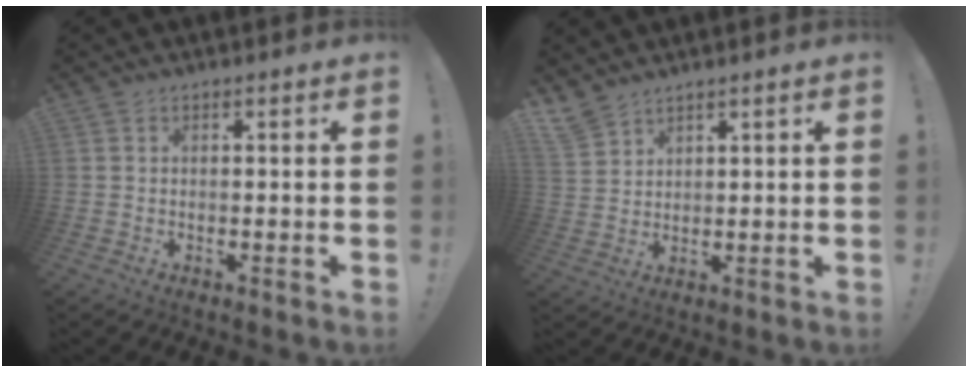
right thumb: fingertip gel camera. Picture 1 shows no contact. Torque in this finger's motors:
{"motor_torque": [0.80, 0.87, 0.49, 0.47, 0.18]}